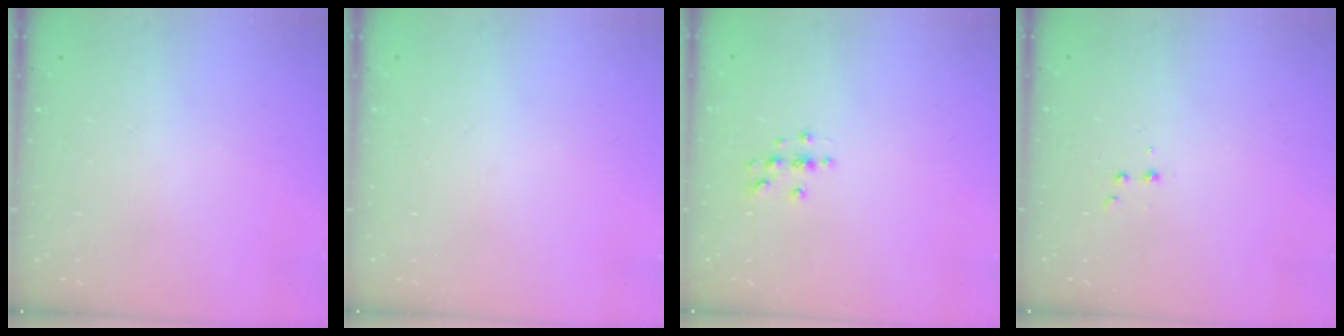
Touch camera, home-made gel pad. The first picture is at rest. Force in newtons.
{"total": 0.0}
{"total": 4.0, "press": 3.9, "slide": 0.4}
{"total": 3.2, "press": 3.1, "slide": 1.0}